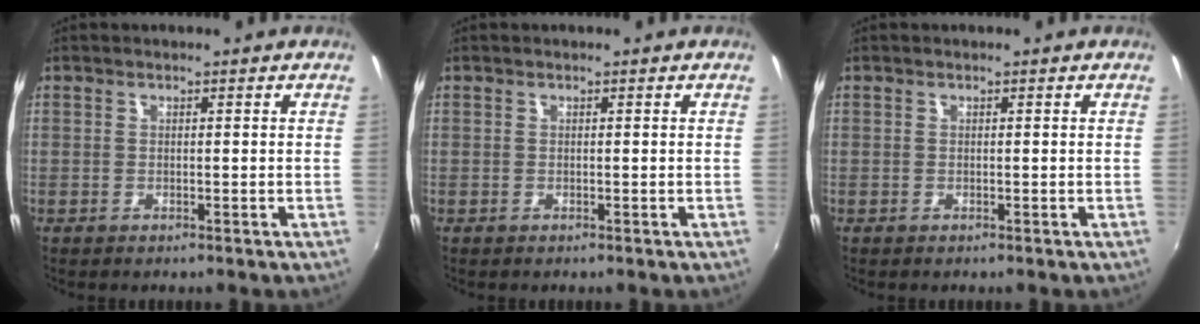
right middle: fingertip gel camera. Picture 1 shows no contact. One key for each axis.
{"total": 0.0}
{"total": 0.0}